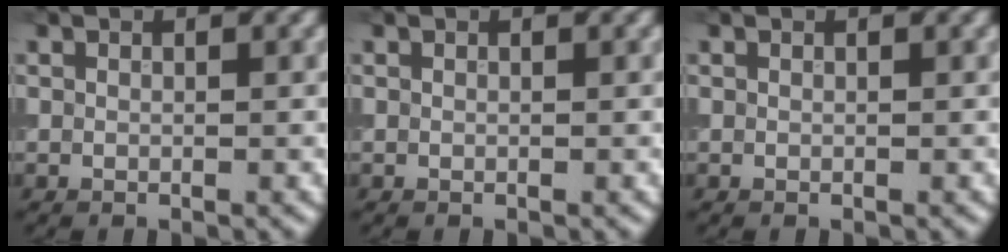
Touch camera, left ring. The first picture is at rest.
{"total": 0.0}
{"total": 0.0}